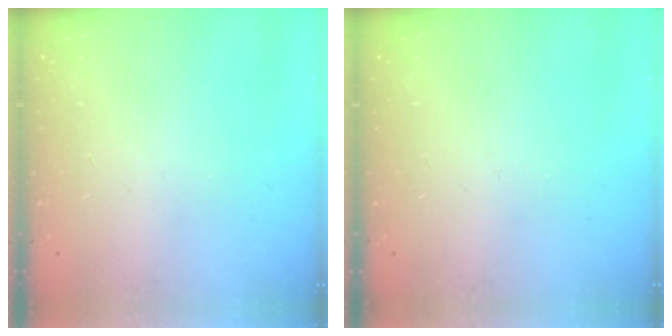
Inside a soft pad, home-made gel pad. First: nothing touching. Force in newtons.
{"total": 0.0}